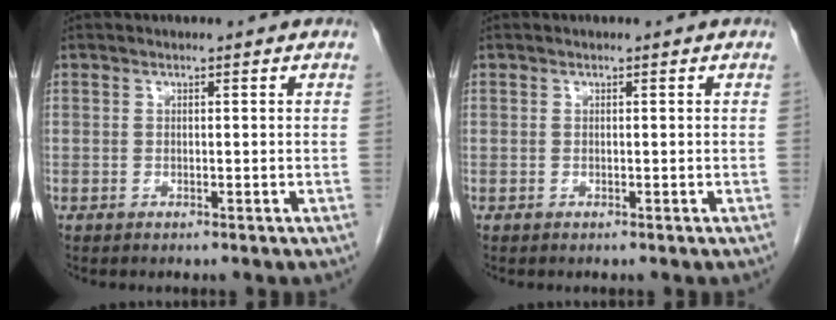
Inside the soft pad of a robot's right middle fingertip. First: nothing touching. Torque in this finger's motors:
{"motor_torque": [-0.08, -0.03, 0.00, 0.00]}